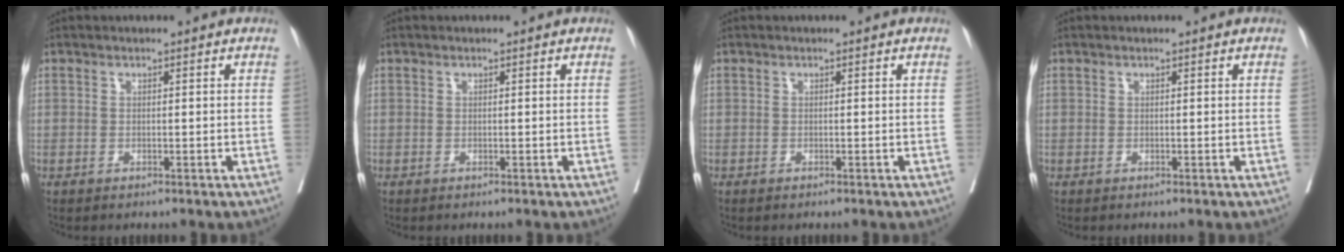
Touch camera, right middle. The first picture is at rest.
{"total": 0.0}
{"total": 0.0}
{"total": 0.0}